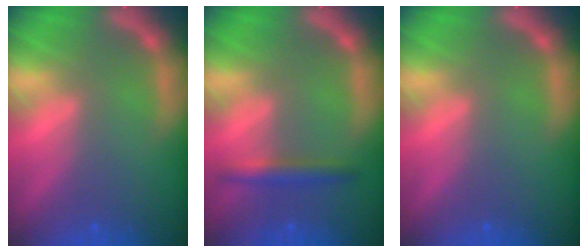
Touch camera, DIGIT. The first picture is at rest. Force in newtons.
{"total": 2.4}
{"total": 0.0}